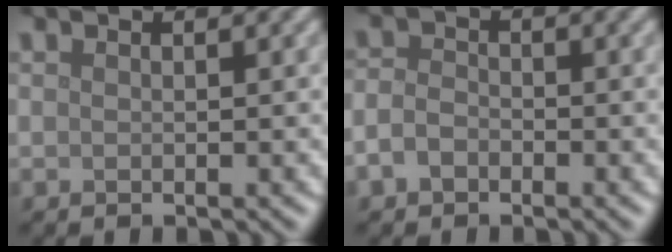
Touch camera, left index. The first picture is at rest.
{"total": 1.9, "force": [-1.0, 1.4, 0.9], "torque": [-0.018, 0.002, -0.026]}